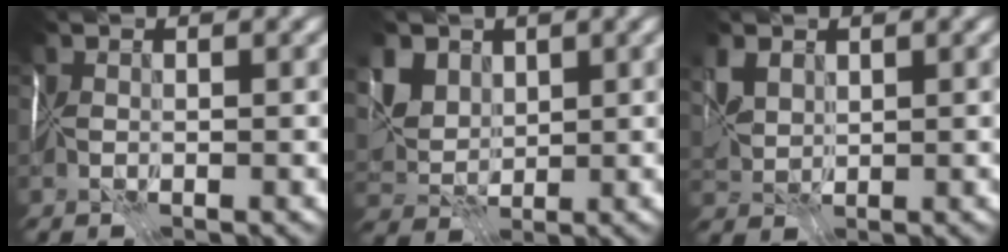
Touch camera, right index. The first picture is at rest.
{"total": 5.1, "force": [2.8, 3.4, 2.6], "torque": [-0.068, 0.015, 0.048]}
{"total": 1.9, "force": [1.5, 0.9, 0.8], "torque": [-0.016, -0.003, 0.032]}